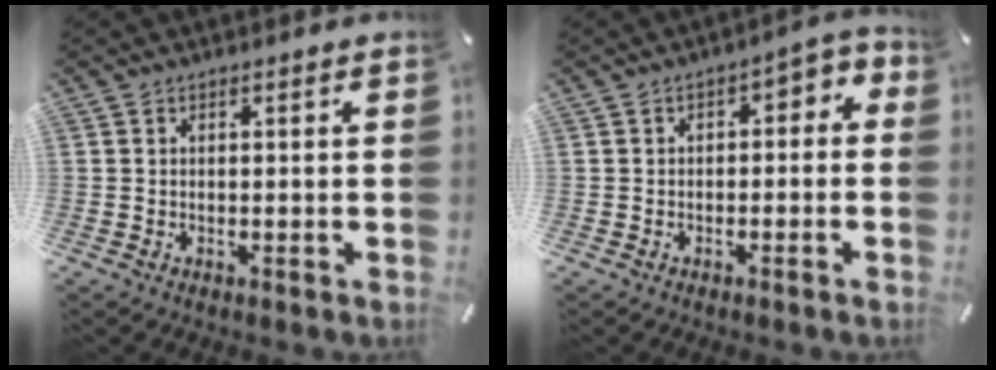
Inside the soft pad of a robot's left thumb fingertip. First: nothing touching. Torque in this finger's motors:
{"motor_torque": [-0.10, -0.17, 0.13, 0.15, 0.04]}